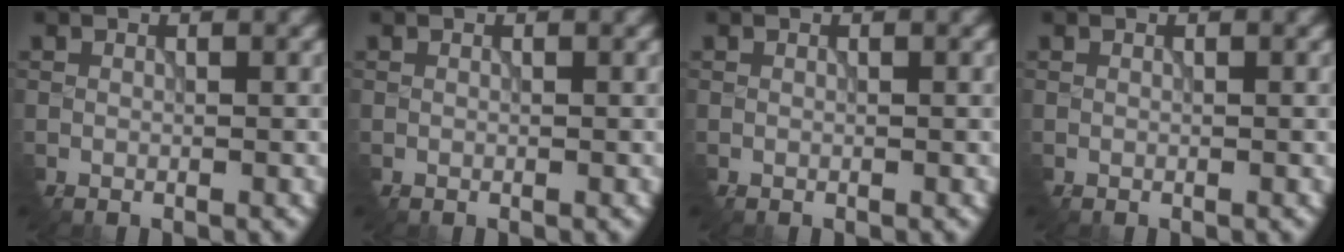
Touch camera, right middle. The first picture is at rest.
{"total": 0.0}
{"total": 0.0}
{"total": 0.0}